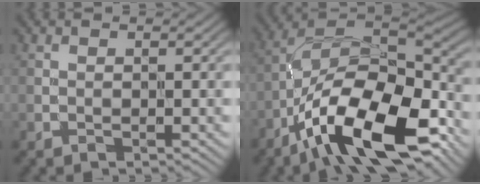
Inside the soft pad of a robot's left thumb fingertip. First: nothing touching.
{"total": 17.0, "force": [-9.2, 6.8, 12.6], "torque": [-0.210, -0.006, -0.182]}